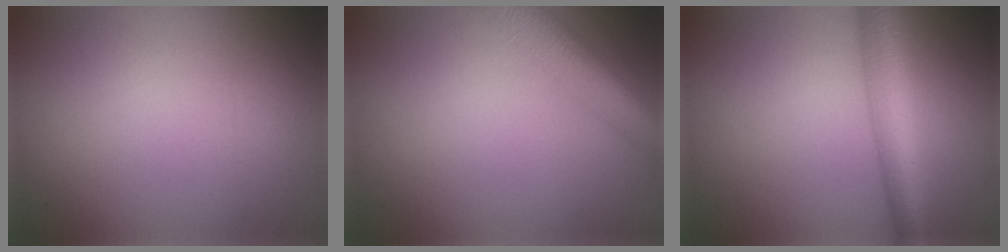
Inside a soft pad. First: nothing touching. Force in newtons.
{"total": 5.8, "press": 5.8, "slide": 0.4}
{"total": 4.5, "press": 4.5, "slide": 0.1}